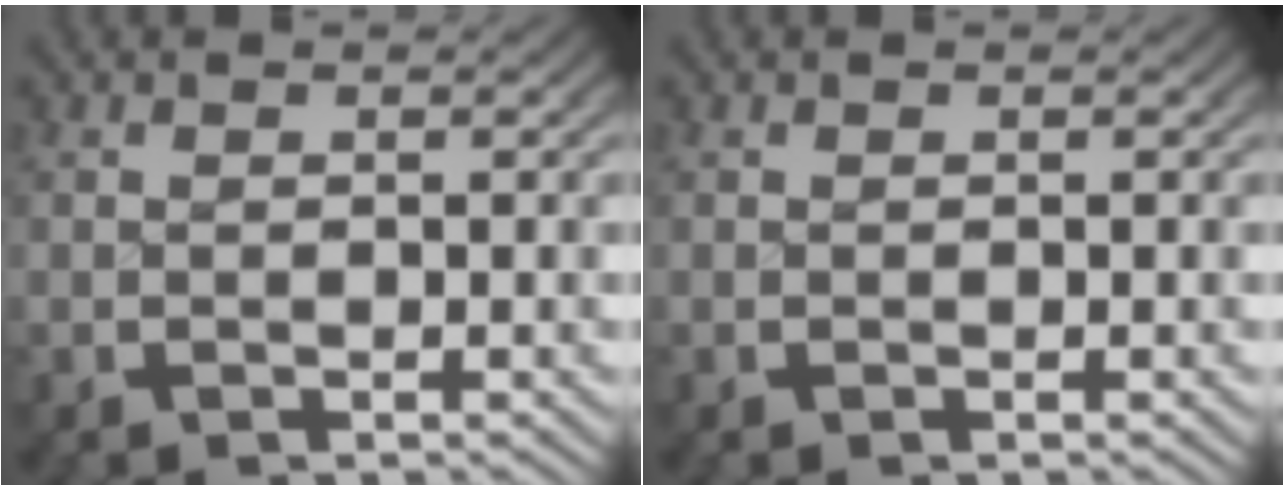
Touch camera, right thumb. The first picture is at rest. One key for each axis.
{"total": 0.0}